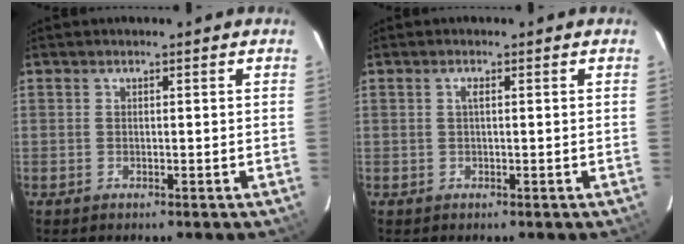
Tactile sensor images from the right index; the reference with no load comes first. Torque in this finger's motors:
{"motor_torque": [0.12, -0.05, 0.08, 0.03]}